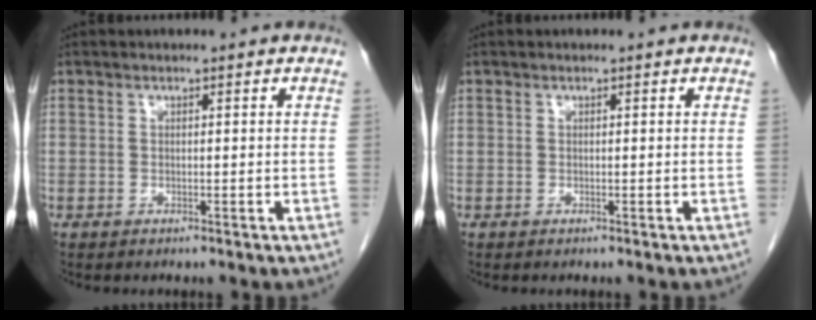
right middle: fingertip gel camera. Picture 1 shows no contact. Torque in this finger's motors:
{"motor_torque": [-0.02, -0.01, 0.00, 0.00]}